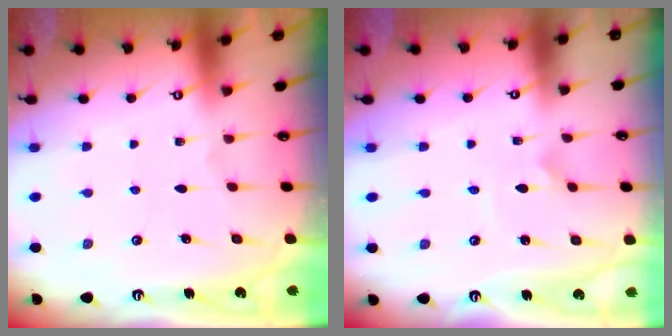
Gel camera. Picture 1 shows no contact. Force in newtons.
{"total": 1.5, "press": 1.5, "slide": 0.0}